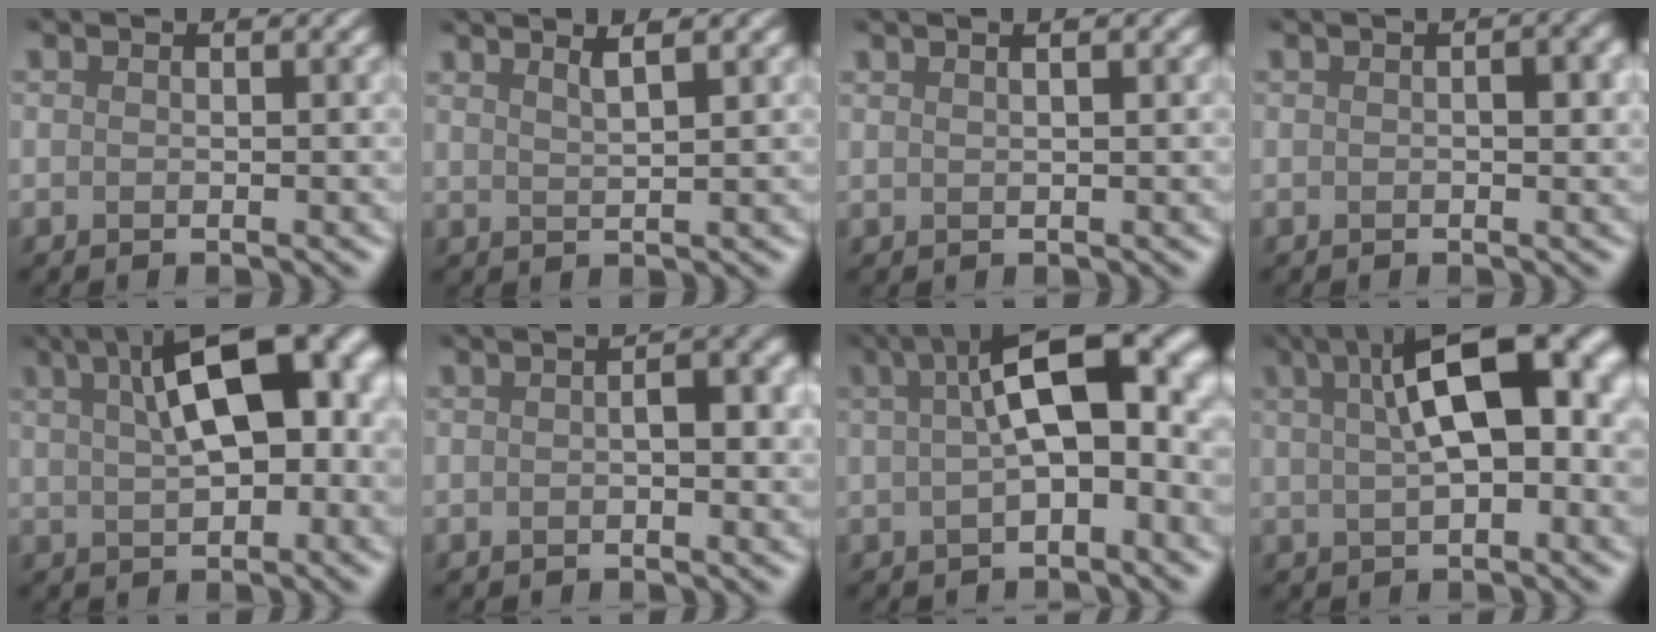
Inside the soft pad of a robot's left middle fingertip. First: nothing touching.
{"total": 2.6, "force": [2.3, 0.5, 1.1], "torque": [0.000, 0.015, 0.007]}
{"total": 2.0, "force": [1.4, 0.9, 1.1], "torque": [0.008, 0.005, -0.002]}
{"total": 1.1, "force": [0.3, 0.3, 1.0], "torque": [-0.015, 0.002, 0.005]}
{"total": 10.9, "force": [3.6, 4.1, 9.5], "torque": [-0.120, 0.027, 0.045]}
{"total": 1.8, "force": [0.1, 0.4, 1.8], "torque": [-0.029, 0.005, 0.000]}
{"total": 9.6, "force": [1.8, 3.3, 8.9], "torque": [-0.121, 0.028, 0.020]}
{"total": 10.0, "force": [2.8, 3.5, 8.9], "torque": [-0.105, 0.029, 0.033]}